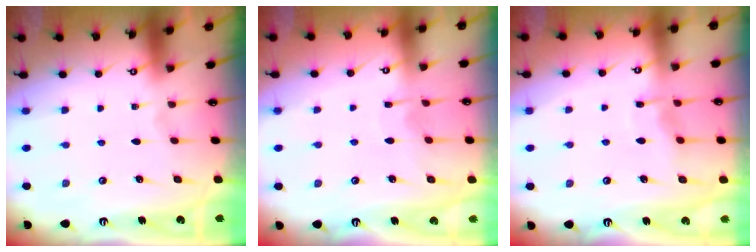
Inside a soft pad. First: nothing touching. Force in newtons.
{"total": 4.0, "press": 4.0, "slide": 0.4}
{"total": 5.1, "press": 5.0, "slide": 0.6}